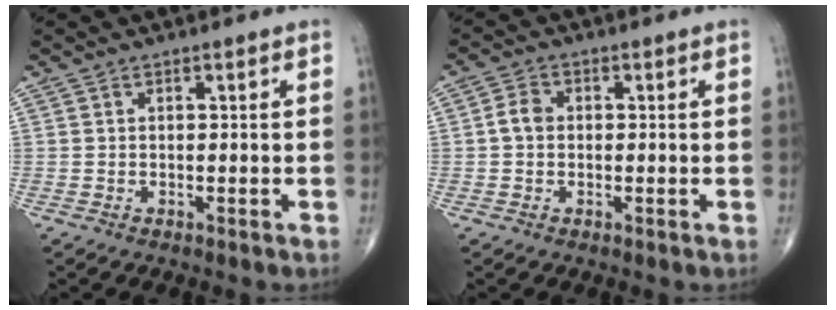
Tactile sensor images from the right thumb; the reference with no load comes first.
{"total": 3.0, "force": [-0.1, 2.4, 1.9], "torque": [-0.031, 0.009, -0.008]}